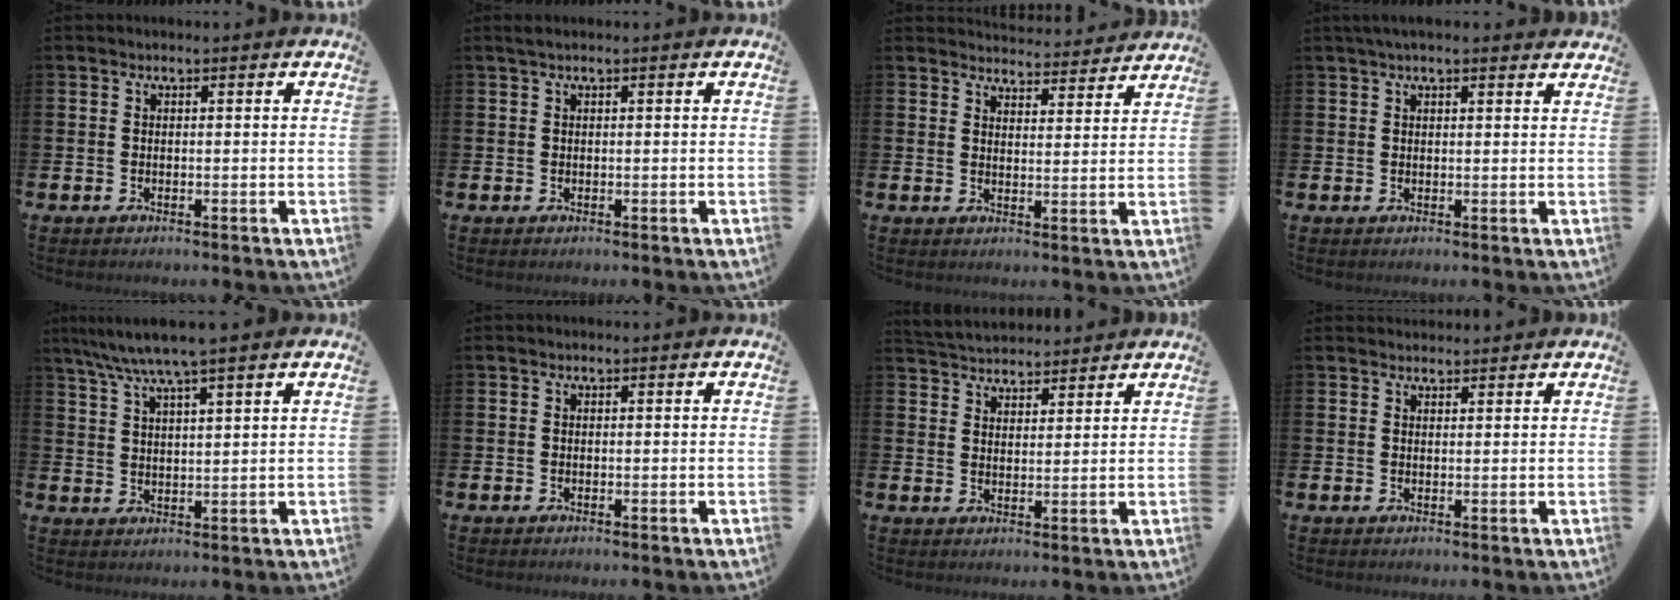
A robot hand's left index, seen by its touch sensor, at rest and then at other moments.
{"total": 0.6, "force": [0.3, 0.0, 0.5], "torque": [-0.013, 0.005, 0.006]}
{"total": 4.4, "force": [4.3, 0.6, -0.1], "torque": [0.000, -0.034, 0.075]}
{"total": 2.4, "force": [2.1, 0.4, 1.2], "torque": [-0.026, 0.001, 0.038]}
{"total": 6.3, "force": [5.5, 0.0, 3.2], "torque": [-0.083, -0.014, 0.098]}
{"total": 0.0}
{"total": 4.3, "force": [4.2, 0.9, -0.2], "torque": [-0.015, -0.021, 0.078]}
{"total": 1.8, "force": [1.7, 0.5, -0.1], "torque": [0.010, -0.007, 0.030]}